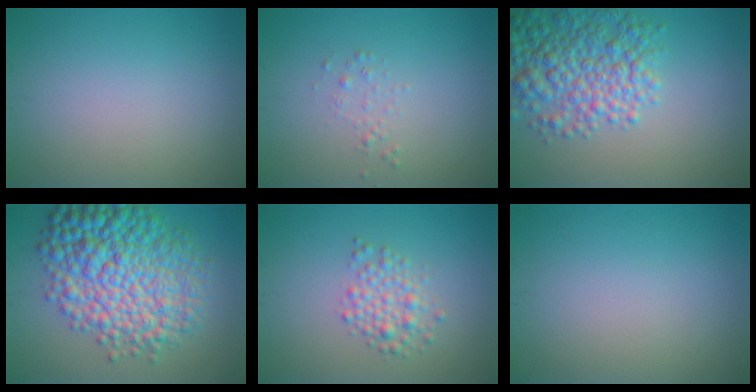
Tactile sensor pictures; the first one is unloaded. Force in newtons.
{"total": 0.8, "press": 0.8, "slide": 0.1}
{"total": 6.7, "press": 6.7, "slide": 0.2}
{"total": 11.0, "press": 11.0, "slide": 0.1}
{"total": 2.6, "press": 2.5, "slide": 0.0}
{"total": 0.0}